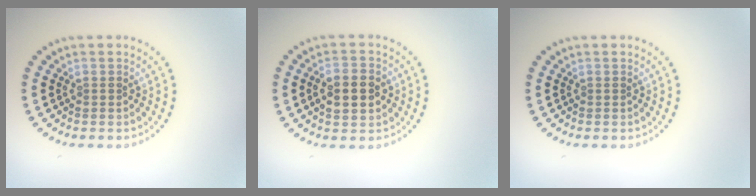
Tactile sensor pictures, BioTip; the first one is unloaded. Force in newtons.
{"total": 4.3, "press": 4.3, "slide": 0.3}
{"total": 0.0}